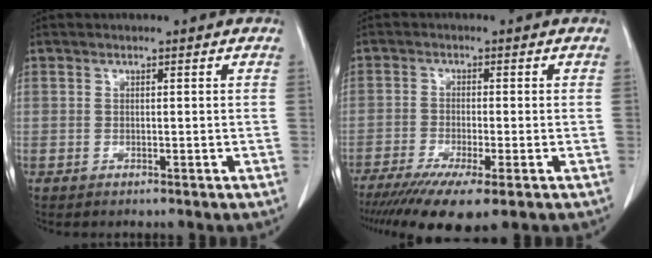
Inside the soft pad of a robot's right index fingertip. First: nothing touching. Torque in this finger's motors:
{"motor_torque": [0.90, -0.97, 0.95, 0.21]}